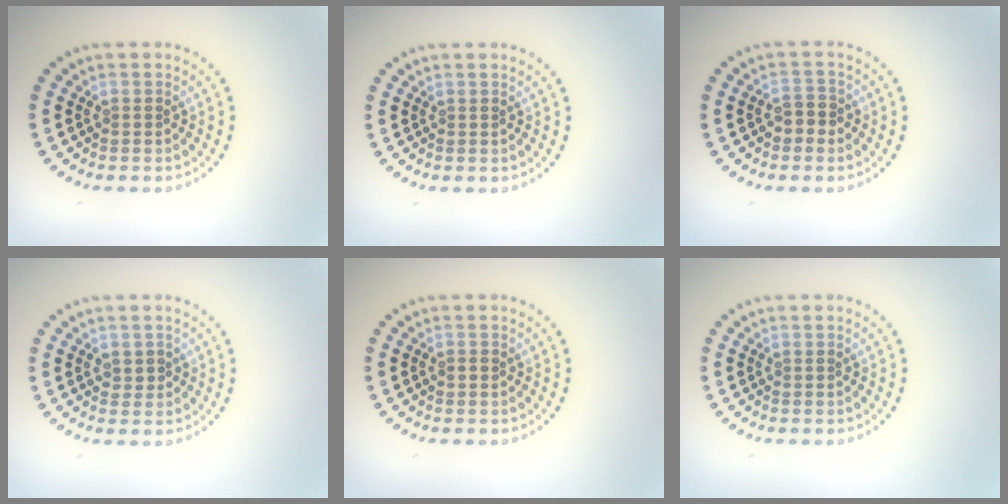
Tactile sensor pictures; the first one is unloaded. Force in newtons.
{"total": 0.0}
{"total": 1.8, "press": 1.7, "slide": 0.5}
{"total": 0.8, "press": 0.8, "slide": 0.2}
{"total": 0.9, "press": 0.9, "slide": 0.1}
{"total": 0.0}